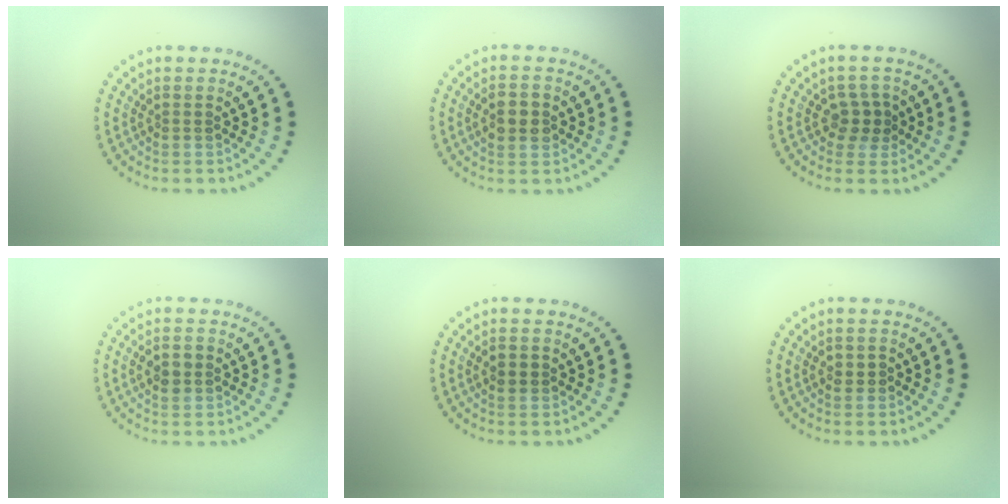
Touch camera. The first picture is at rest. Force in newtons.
{"total": 2.9, "press": 2.9, "slide": 0.1}
{"total": 2.2, "press": 2.0, "slide": 0.9}
{"total": 2.0, "press": 2.0, "slide": 0.0}
{"total": 1.8, "press": 1.8, "slide": 0.1}
{"total": 1.0, "press": 1.0, "slide": 0.2}